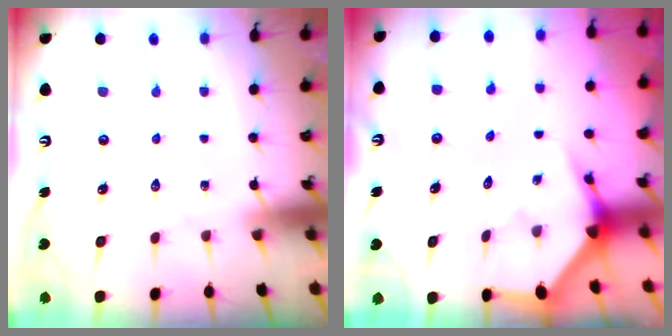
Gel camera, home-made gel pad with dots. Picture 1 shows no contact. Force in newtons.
{"total": 3.6, "press": 3.6, "slide": 0.2}